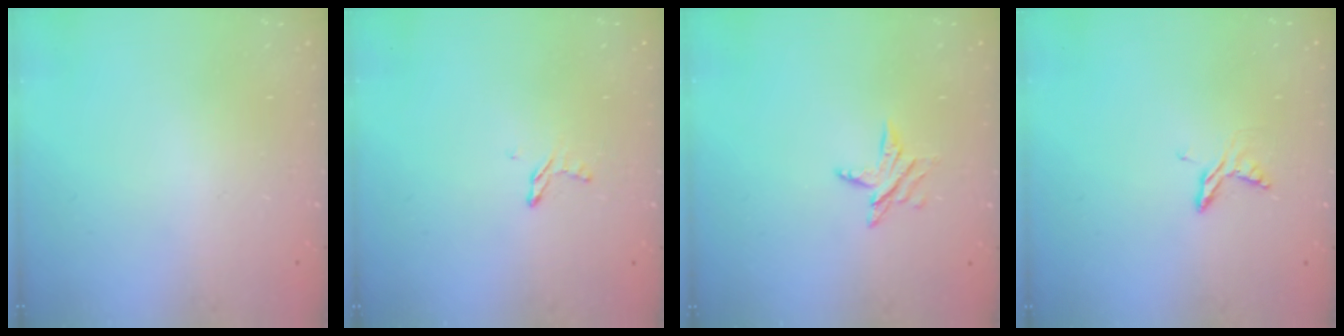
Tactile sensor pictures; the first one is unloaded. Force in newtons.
{"total": 3.8, "press": 3.8, "slide": 0.3}
{"total": 6.1, "press": 6.1, "slide": 0.7}
{"total": 4.6, "press": 4.5, "slide": 0.4}